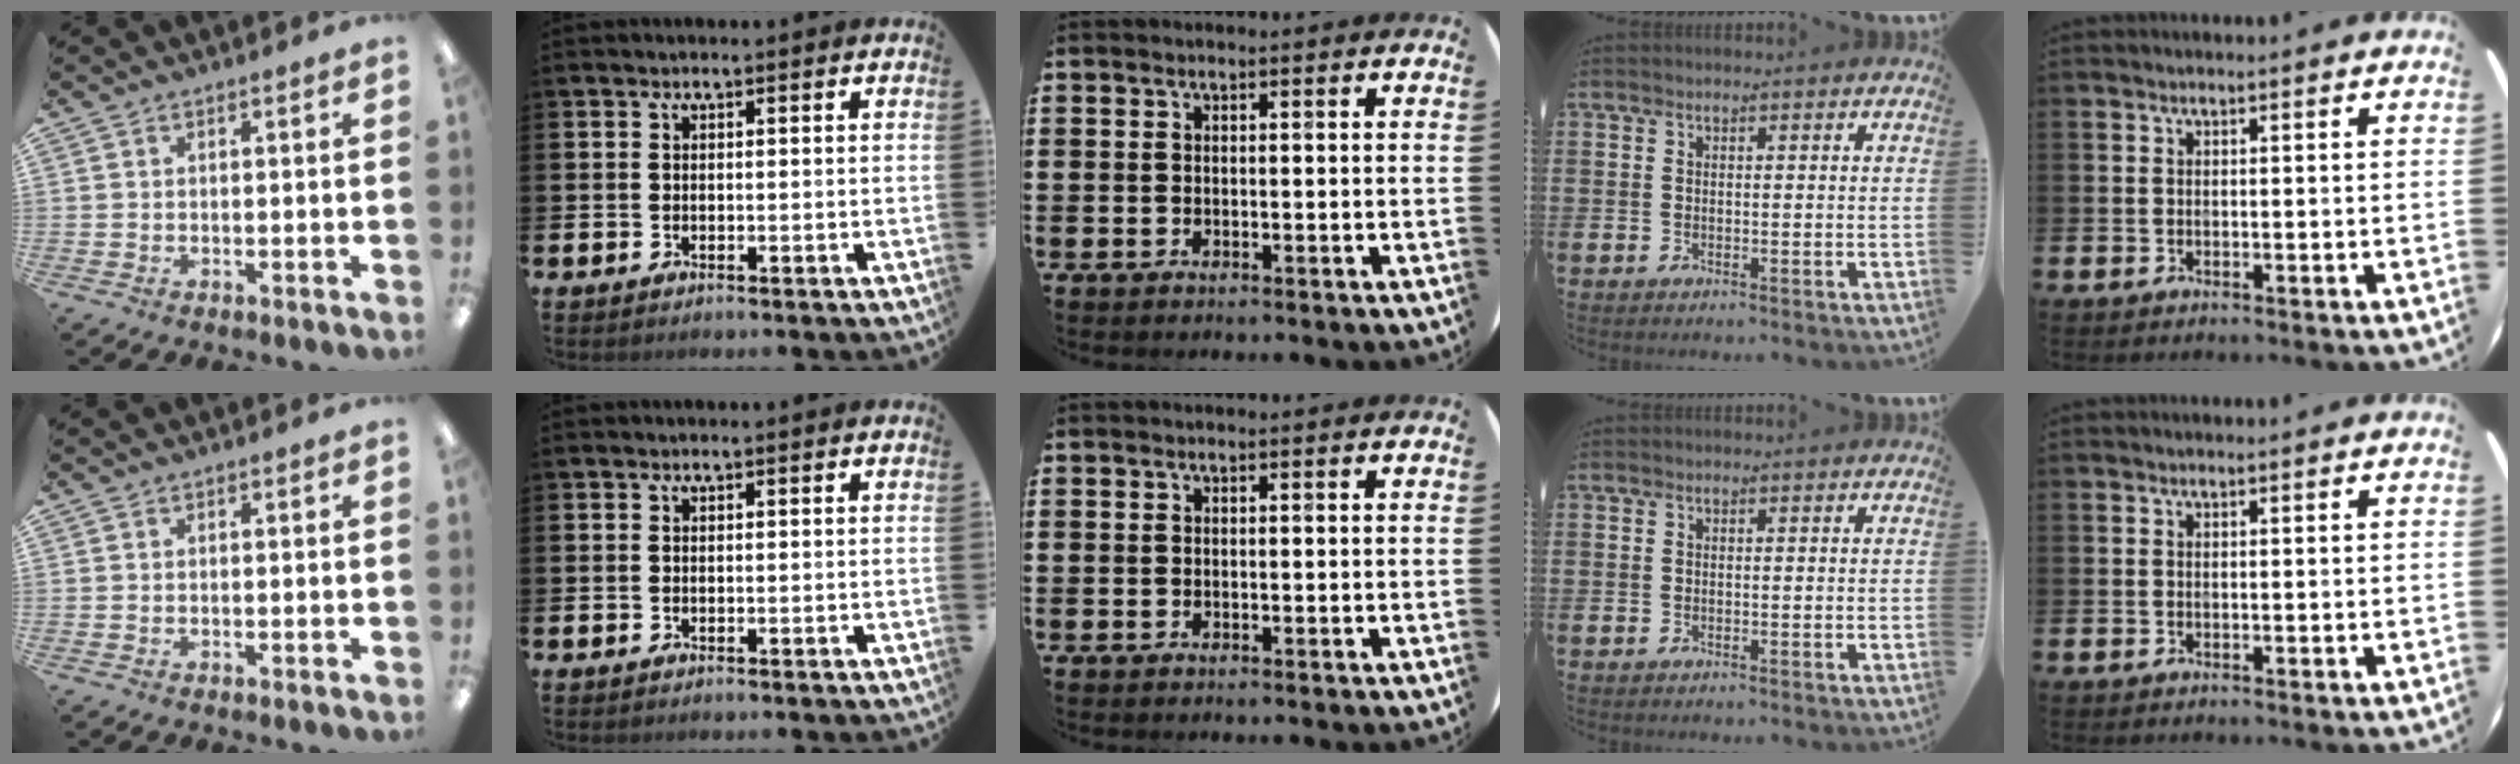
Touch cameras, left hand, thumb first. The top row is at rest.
{}